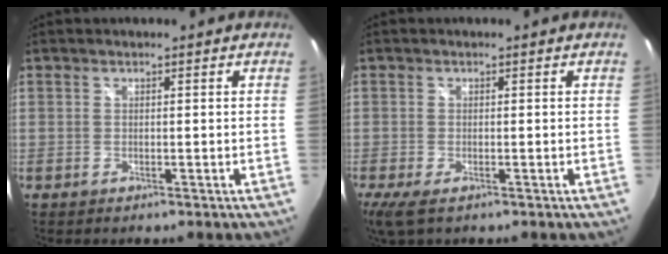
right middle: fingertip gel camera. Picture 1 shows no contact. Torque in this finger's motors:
{"motor_torque": [1.05, -1.05, 0.32, 0.12]}